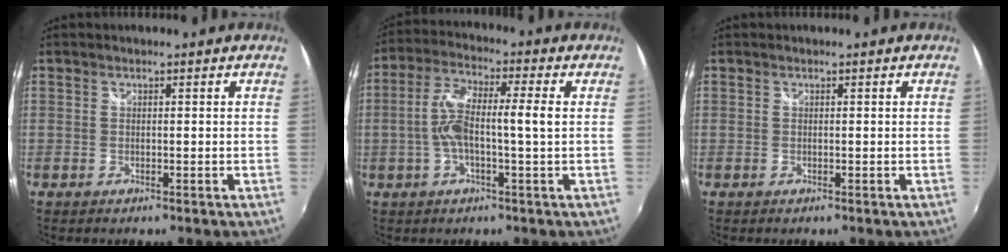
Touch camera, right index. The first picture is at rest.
{"total": 9.7, "force": [-0.5, 1.6, 9.5], "torque": [-0.189, 0.009, -0.010]}
{"total": 0.0}